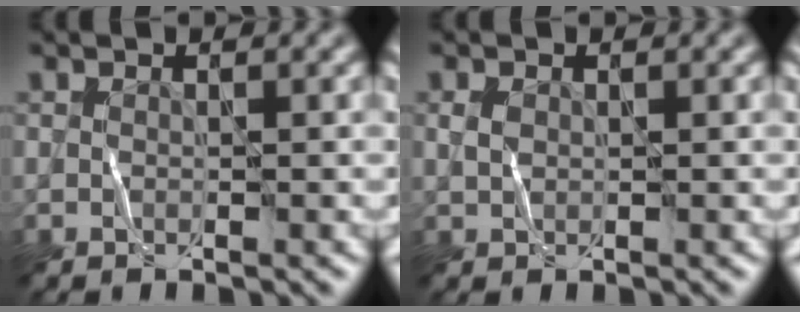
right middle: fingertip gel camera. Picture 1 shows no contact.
{"total": 0.9, "force": [0.4, 0.7, 0.3], "torque": [-0.015, 0.001, 0.011]}